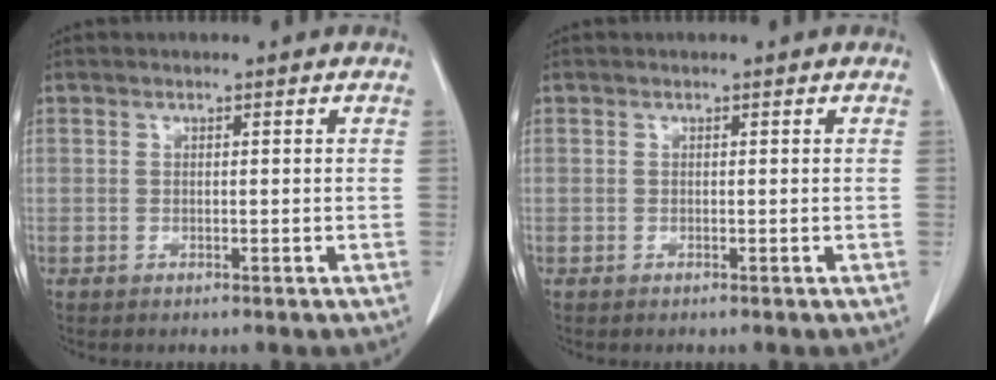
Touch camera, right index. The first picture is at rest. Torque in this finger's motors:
{"motor_torque": [-0.05, 0.02, -0.01, 0.00]}